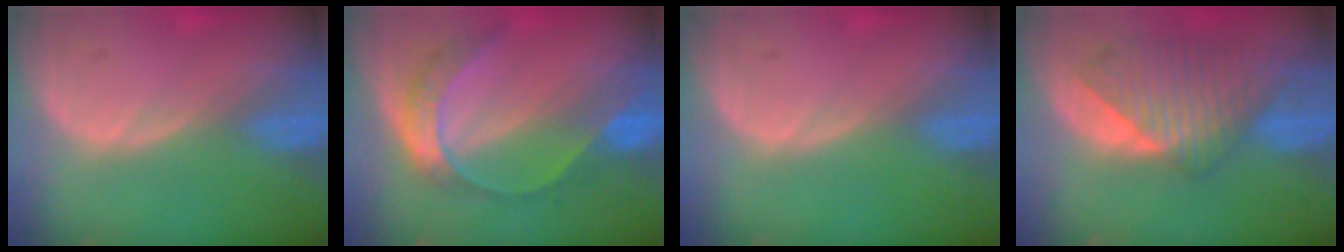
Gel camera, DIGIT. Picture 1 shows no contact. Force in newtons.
{"total": 7.8, "press": 6.5, "slide": 4.2}
{"total": 0.0}
{"total": 9.1, "press": 8.2, "slide": 4.0}